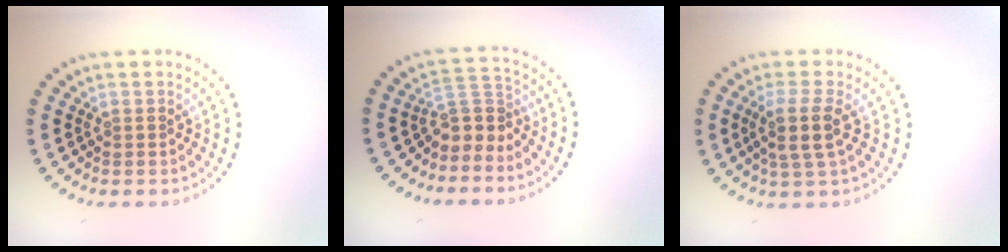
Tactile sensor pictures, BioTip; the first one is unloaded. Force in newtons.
{"total": 2.8, "press": 1.9, "slide": 2.1}
{"total": 2.9, "press": 2.5, "slide": 1.5}